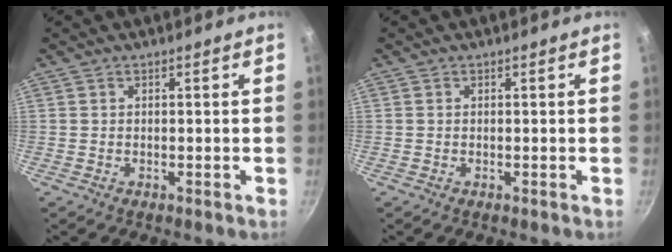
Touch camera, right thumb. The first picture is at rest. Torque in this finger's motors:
{"motor_torque": [-0.16, -0.69, -0.35, 0.12, 0.00]}